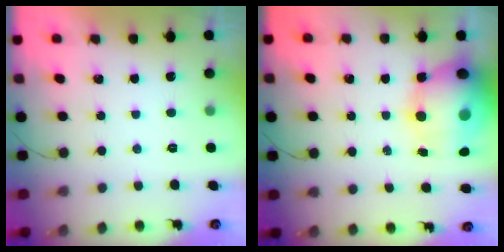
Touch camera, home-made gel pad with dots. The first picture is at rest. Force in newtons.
{"total": 18.5, "press": 17.9, "slide": 4.9}